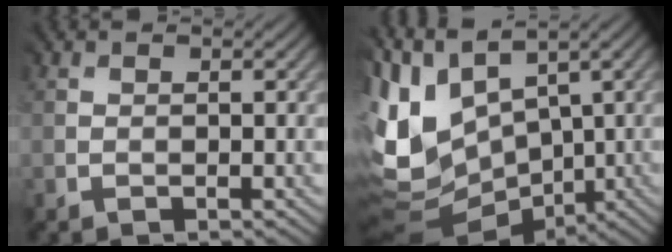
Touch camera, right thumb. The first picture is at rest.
{"total": 9.2, "force": [1.8, 6.6, 6.2], "torque": [-0.195, 0.002, 0.036]}